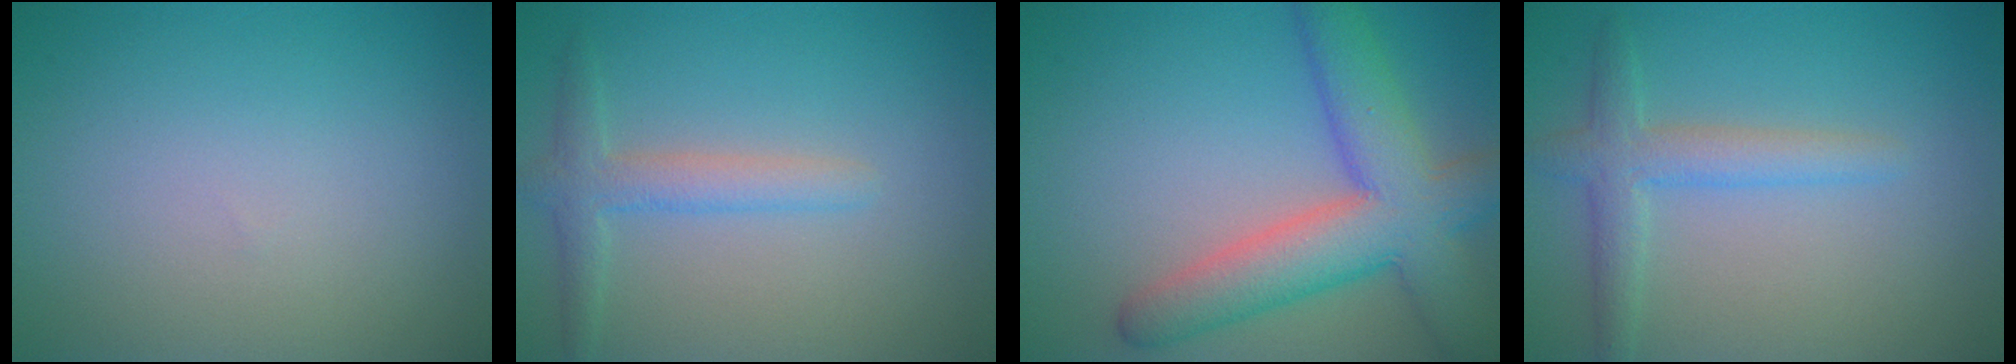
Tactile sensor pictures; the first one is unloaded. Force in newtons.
{"total": 2.5, "press": 2.5, "slide": 0.1}
{"total": 8.3, "press": 8.3, "slide": 0.5}
{"total": 3.0, "press": 3.0, "slide": 0.2}